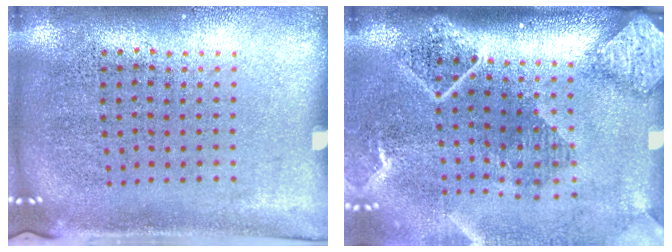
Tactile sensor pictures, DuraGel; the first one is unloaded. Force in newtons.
{"total": 2.7, "press": 2.0, "slide": 1.8}